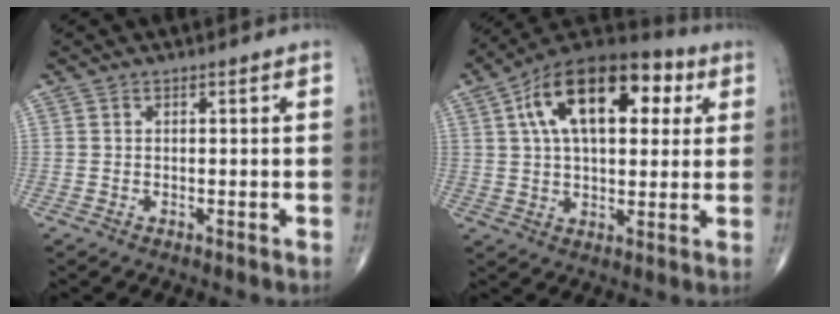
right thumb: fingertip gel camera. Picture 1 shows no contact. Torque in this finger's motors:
{"motor_torque": [-1.40, 2.96, 1.83, 0.83, 0.49]}